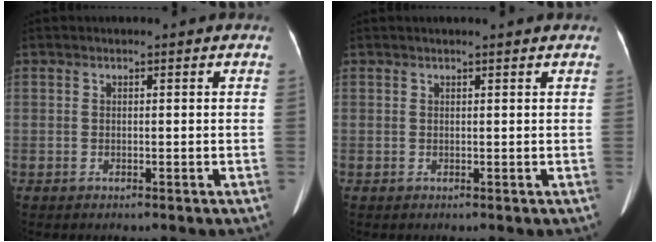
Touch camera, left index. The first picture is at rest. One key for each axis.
{"total": 2.4, "fx": 2.2, "fy": 0.1, "fz": 1.1, "tx": -0.014, "ty": 0.021, "tz": 0.025}